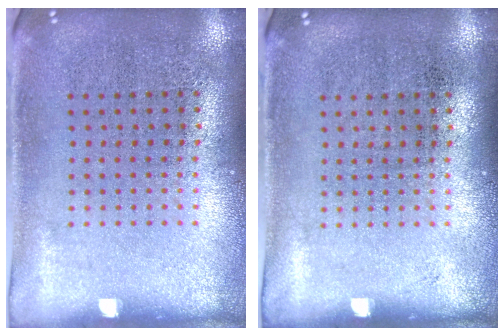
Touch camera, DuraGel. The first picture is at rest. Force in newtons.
{"total": 0.0}